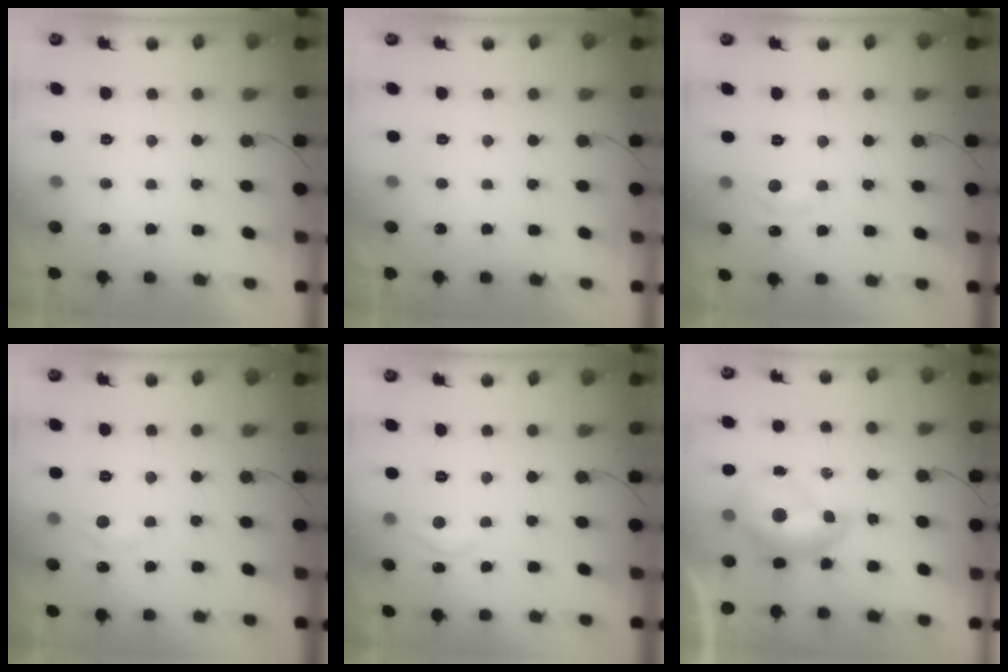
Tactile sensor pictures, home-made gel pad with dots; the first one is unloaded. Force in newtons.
{"total": 0.0}
{"total": 6.6, "press": 6.6, "slide": 0.9}
{"total": 6.6, "press": 6.6, "slide": 0.9}
{"total": 6.6, "press": 6.6, "slide": 0.6}
{"total": 7.6, "press": 7.5, "slide": 1.0}